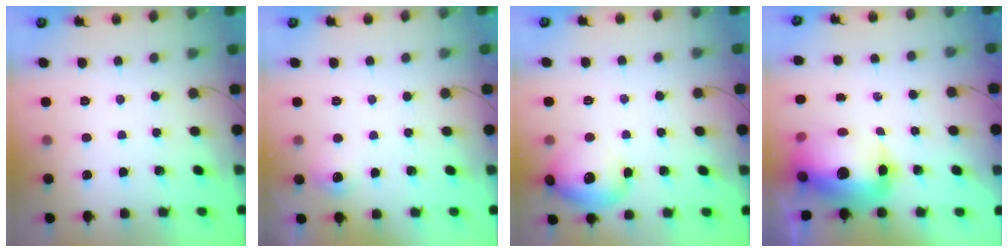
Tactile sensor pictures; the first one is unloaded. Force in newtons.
{"total": 5.4, "press": 5.2, "slide": 1.4}
{"total": 13.4, "press": 13.2, "slide": 2.3}
{"total": 16.7, "press": 16.2, "slide": 4.1}